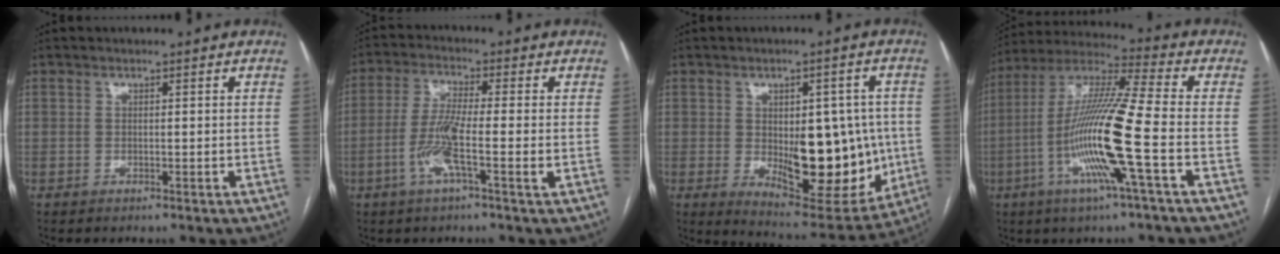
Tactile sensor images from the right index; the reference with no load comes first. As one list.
[{"total": 7.2, "force": [-2.1, 0.0, 6.9], "torque": [-0.140, -0.003, -0.048]}, {"total": 16.7, "force": [-1.4, 7.6, 14.8], "torque": [-0.195, -0.003, 0.002]}, {"total": 16.5, "force": [-4.7, -0.8, 15.8], "torque": [-0.314, -0.009, -0.102]}]